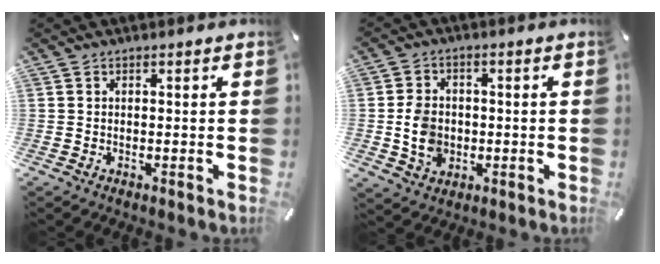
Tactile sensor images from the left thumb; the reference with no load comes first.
{"total": 8.0, "force": [-1.1, 6.6, 4.3], "torque": [-0.090, 0.005, -0.021]}